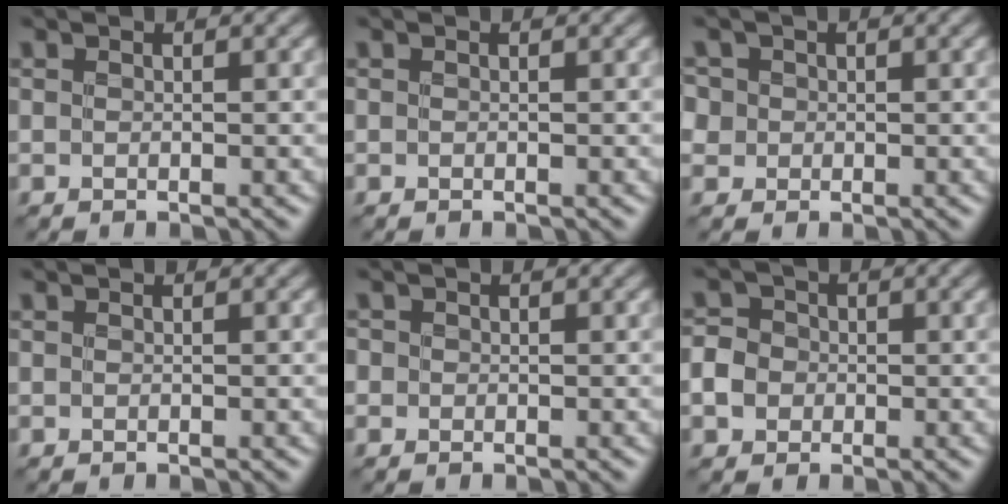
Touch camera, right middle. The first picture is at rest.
{"total": 0.0}
{"total": 3.4, "force": [1.1, 2.9, 1.3], "torque": [-0.027, 0.020, 0.008]}
{"total": 0.0}
{"total": 0.8, "force": [0.0, 0.8, 0.1], "torque": [0.005, -0.002, -0.004]}
{"total": 3.1, "force": [-0.5, 2.8, 1.2], "torque": [-0.014, 0.005, -0.016]}